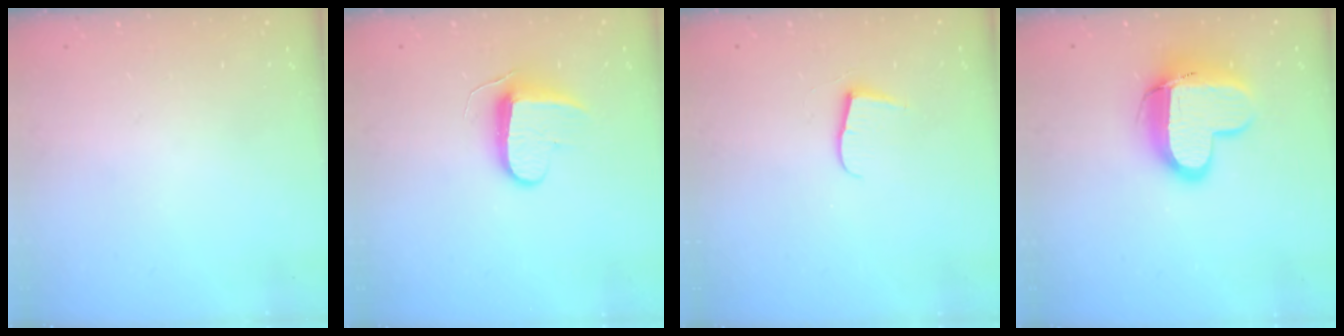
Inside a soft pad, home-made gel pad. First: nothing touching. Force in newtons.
{"total": 8.6, "press": 8.6, "slide": 0.5}
{"total": 6.2, "press": 6.2, "slide": 0.5}
{"total": 15.6, "press": 15.5, "slide": 1.5}